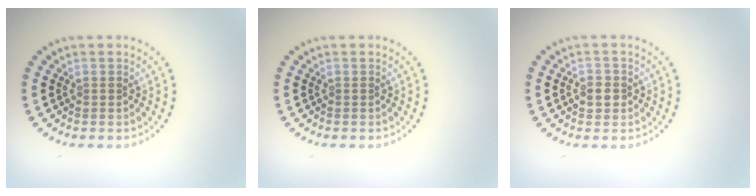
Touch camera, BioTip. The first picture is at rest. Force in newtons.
{"total": 0.0}
{"total": 1.6, "press": 1.6, "slide": 0.3}